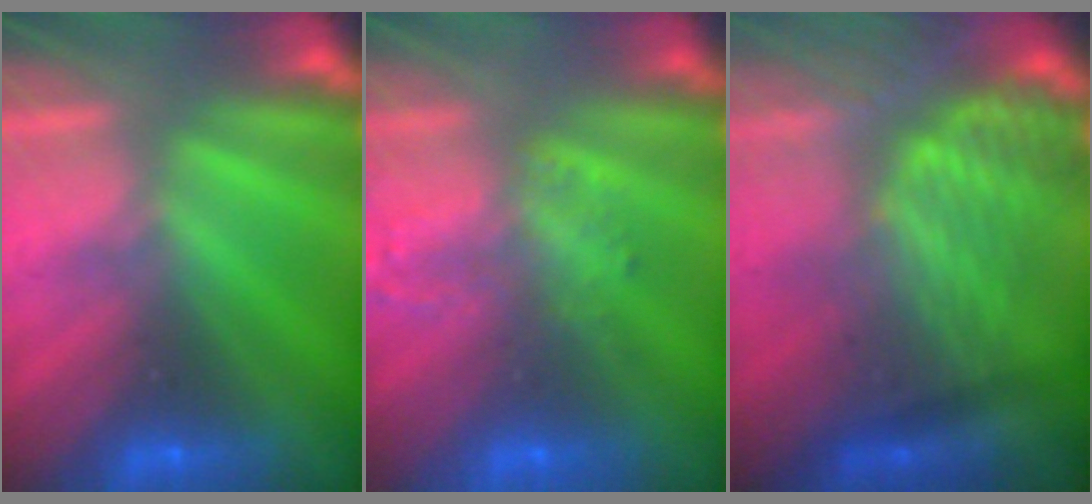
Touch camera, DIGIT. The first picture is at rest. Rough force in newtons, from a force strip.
{"total": 1.4}
{"total": 3.4}